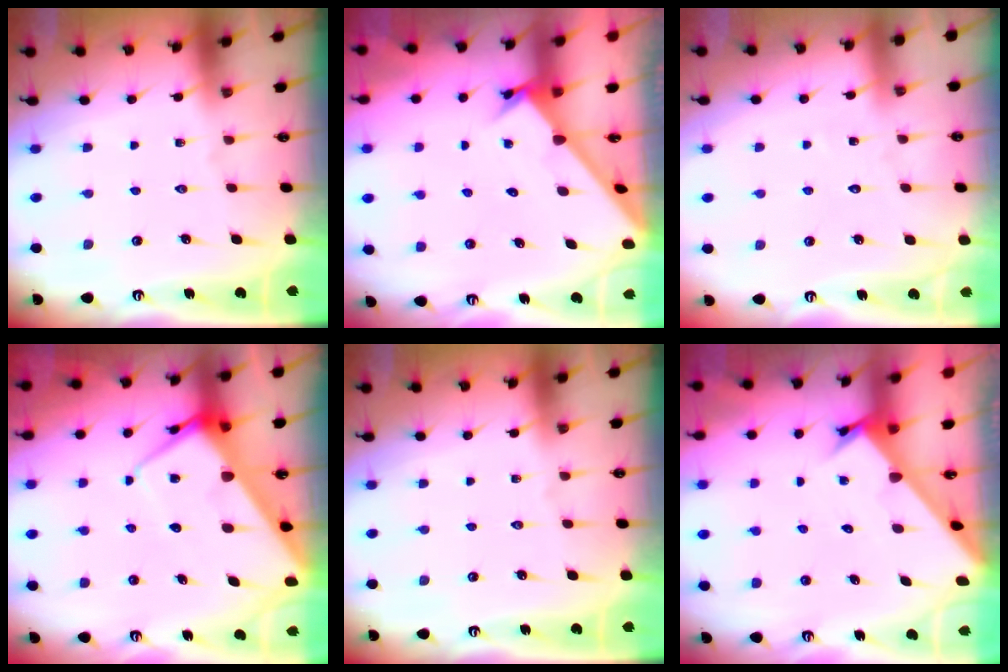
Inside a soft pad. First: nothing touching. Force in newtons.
{"total": 2.3, "press": 2.3, "slide": 0.0}
{"total": 2.6, "press": 2.6, "slide": 0.2}
{"total": 9.9, "press": 9.8, "slide": 0.9}
{"total": 0.0}
{"total": 2.1, "press": 2.1, "slide": 0.2}